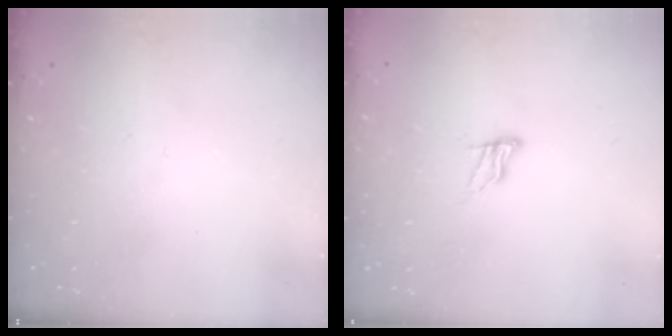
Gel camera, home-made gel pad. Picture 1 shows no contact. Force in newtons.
{"total": 5.8, "press": 5.8, "slide": 0.5}